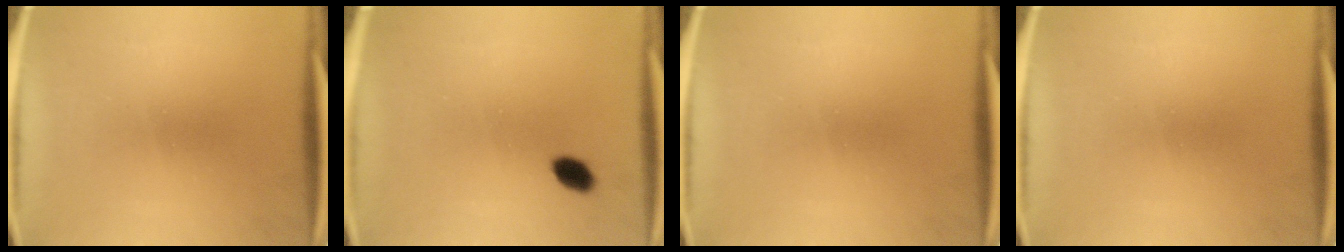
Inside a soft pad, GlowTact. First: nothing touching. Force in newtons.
{"total": 3.1}
{"total": 0.0}
{"total": 0.0}